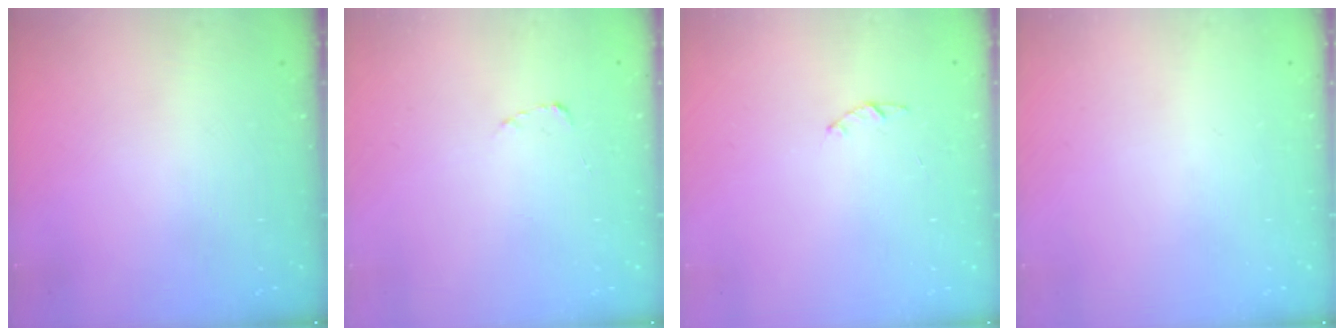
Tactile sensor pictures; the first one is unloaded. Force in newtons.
{"total": 1.8, "press": 1.7, "slide": 0.3}
{"total": 1.0, "press": 0.9, "slide": 0.3}
{"total": 0.0}